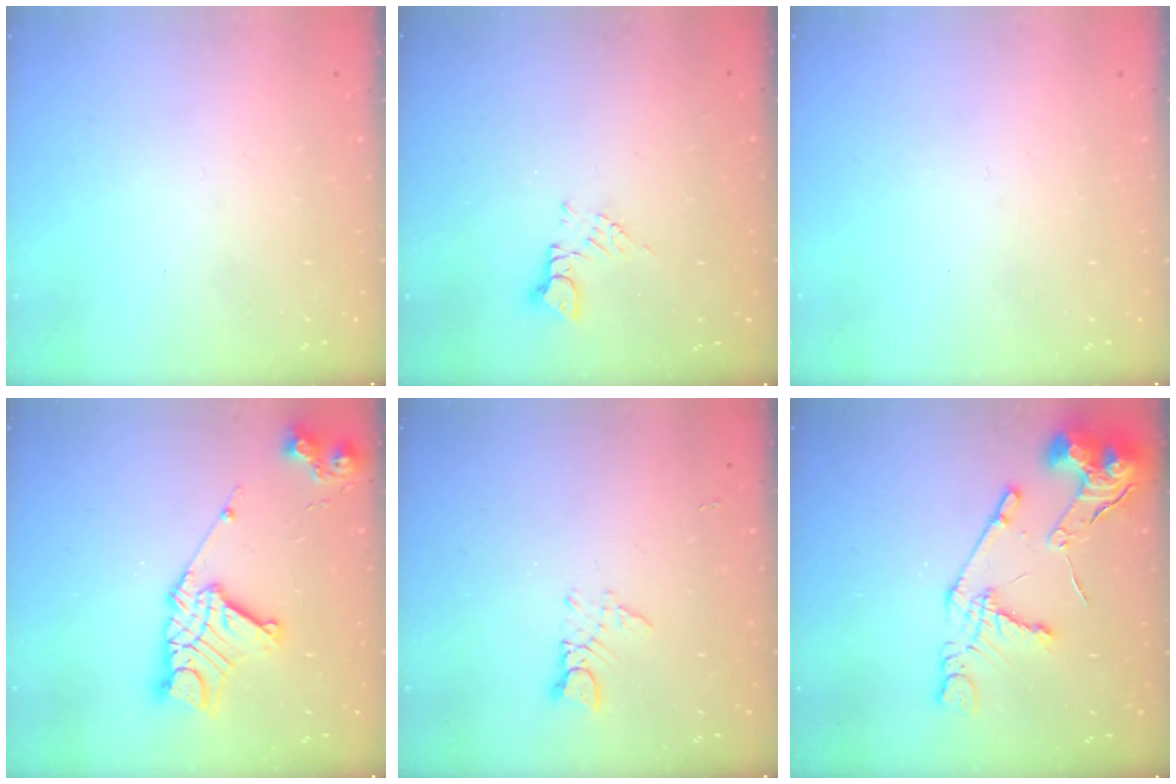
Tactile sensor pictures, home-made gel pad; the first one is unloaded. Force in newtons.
{"total": 4.6, "press": 4.5, "slide": 0.6}
{"total": 0.0}
{"total": 16.1, "press": 16.0, "slide": 1.4}
{"total": 3.0, "press": 3.0, "slide": 0.4}
{"total": 17.4, "press": 17.3, "slide": 1.8}